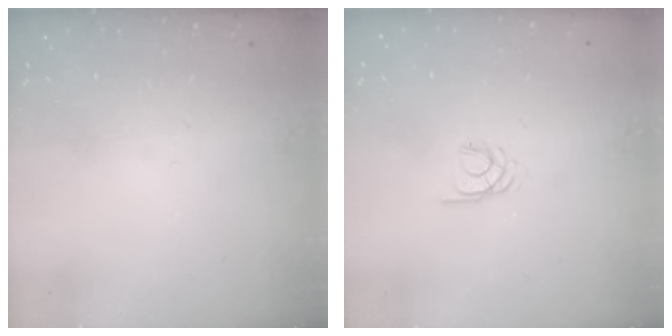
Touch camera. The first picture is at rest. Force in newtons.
{"total": 1.7, "press": 1.7, "slide": 0.3}